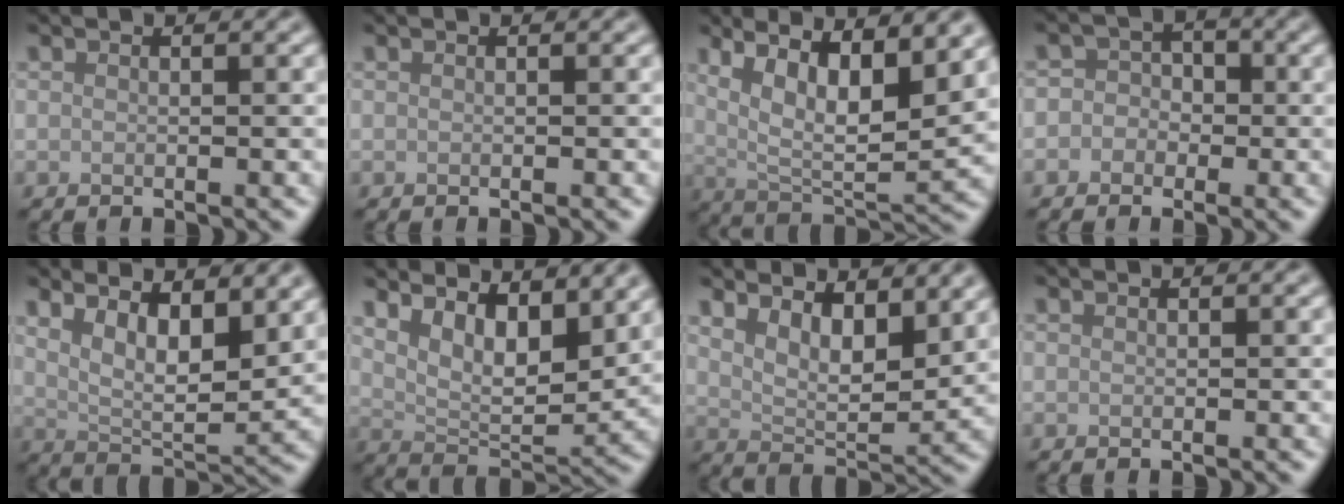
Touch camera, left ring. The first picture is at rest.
{"total": 0.0}
{"total": 11.6, "force": [5.2, 3.8, 9.6], "torque": [-0.151, 0.012, 0.080]}
{"total": 2.9, "force": [-0.7, 2.8, 0.7], "torque": [0.019, 0.016, -0.037]}
{"total": 8.1, "force": [3.9, 3.0, 6.4], "torque": [-0.107, -0.004, 0.067]}
{"total": 7.6, "force": [4.1, 3.3, 5.4], "torque": [-0.093, -0.010, 0.070]}
{"total": 5.8, "force": [3.4, 2.5, 3.9], "torque": [-0.072, -0.010, 0.054]}
{"total": 0.0}